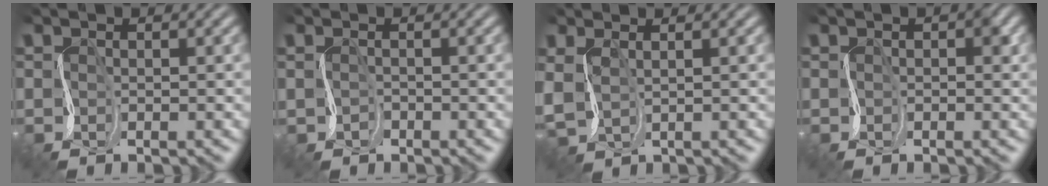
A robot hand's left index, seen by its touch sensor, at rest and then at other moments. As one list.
[{"total": 1.1, "force": [0.2, -0.2, -1.0], "torque": [0.006, 0.000, -0.001]}, {"total": 1.7, "force": [1.2, 0.9, 0.7], "torque": [-0.023, 0.009, 0.029]}, {"total": 0.7, "force": [0.4, 0.1, 0.6], "torque": [-0.016, 0.007, -0.001]}]